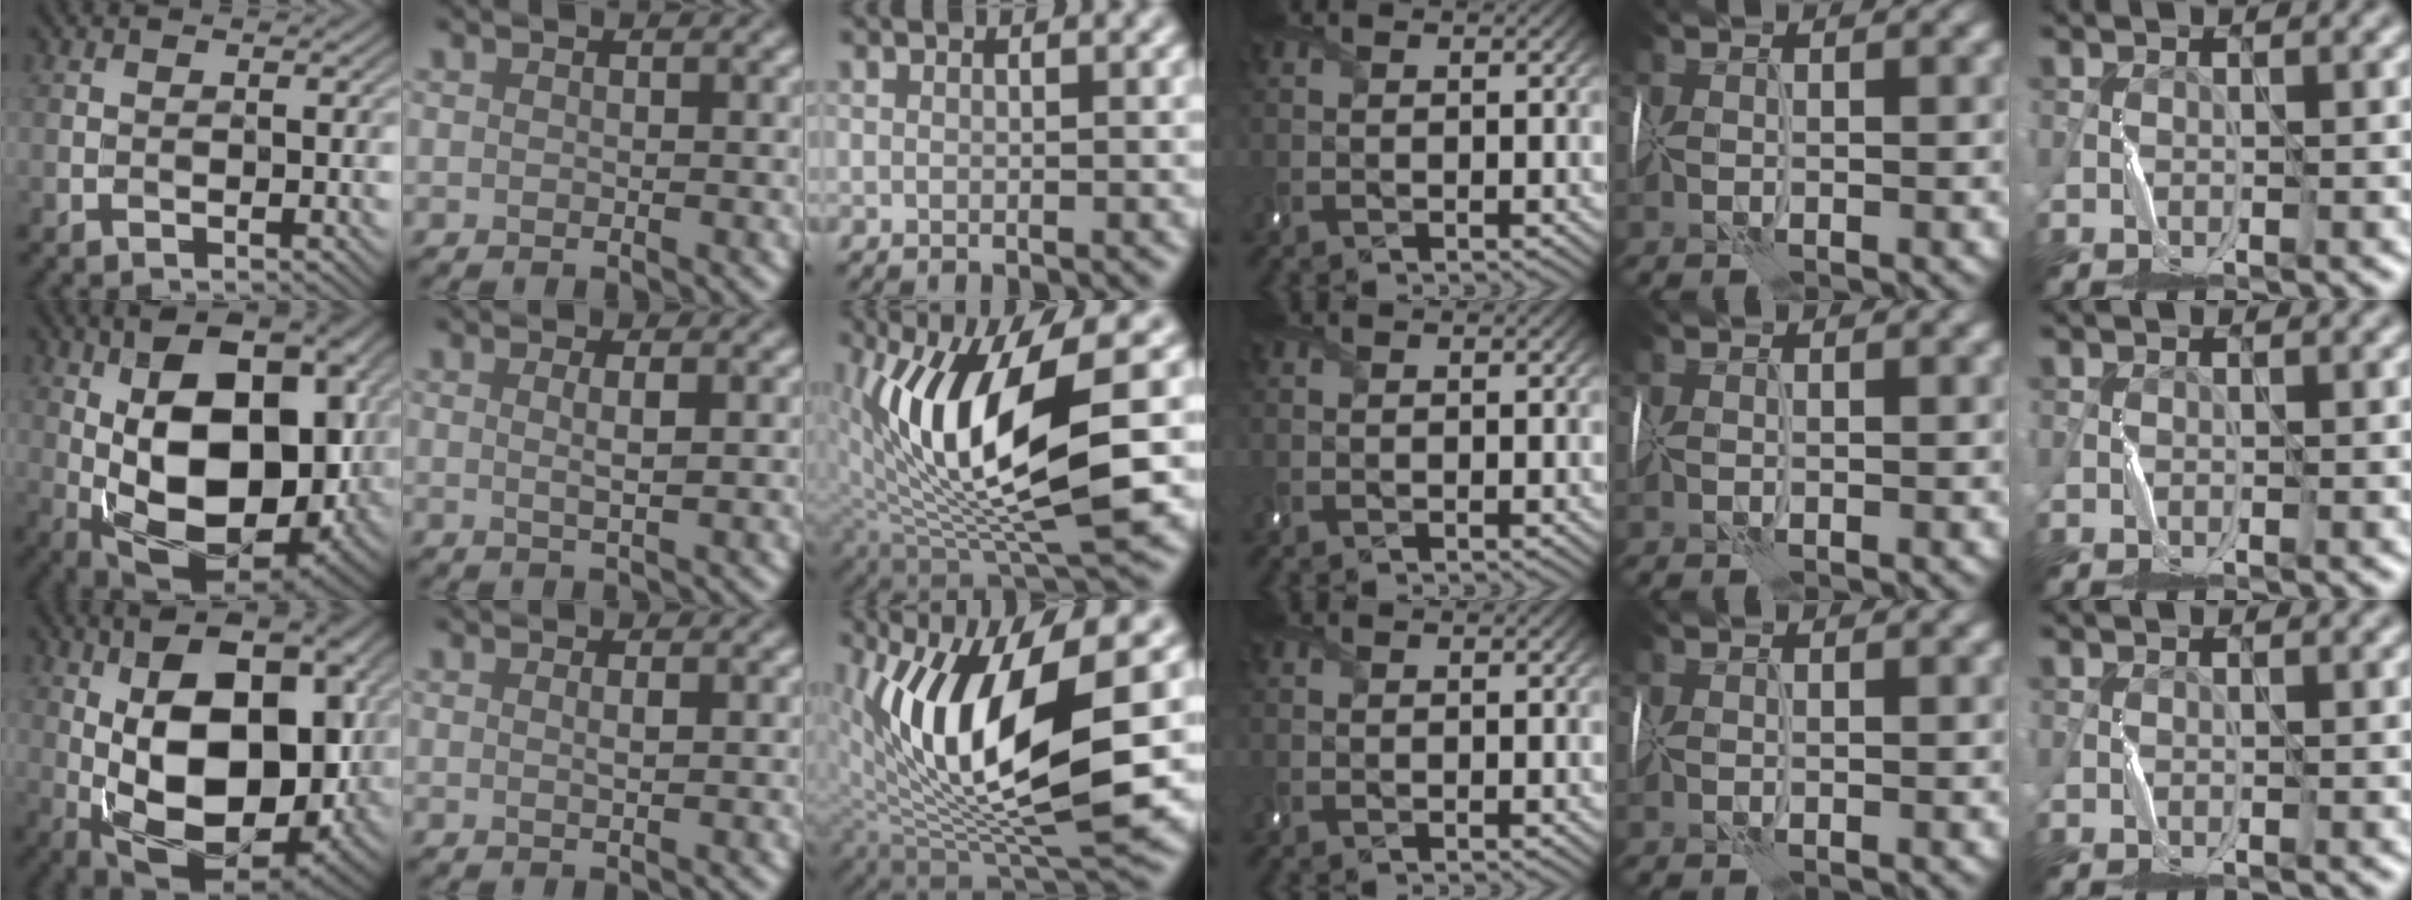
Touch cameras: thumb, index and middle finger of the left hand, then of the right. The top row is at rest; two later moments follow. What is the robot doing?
{"motion": "wrap", "object": "sponge"}